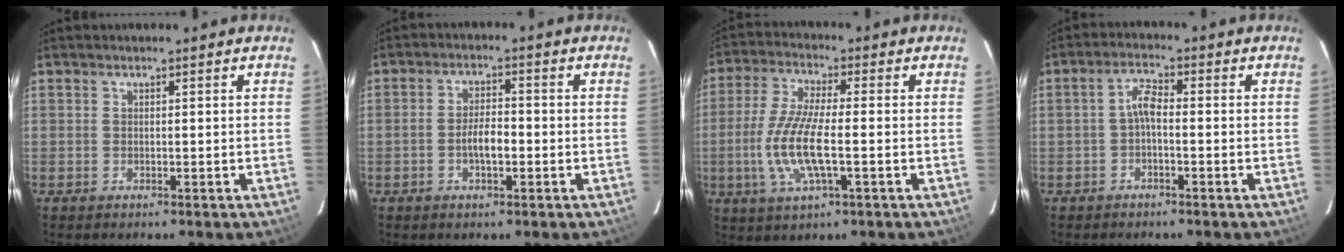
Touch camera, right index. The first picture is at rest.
{"total": 4.3, "force": [-1.4, 1.7, 3.7], "torque": [-0.073, 0.007, -0.022]}
{"total": 11.4, "force": [-2.3, 2.6, 10.9], "torque": [-0.228, -0.006, -0.047]}
{"total": 2.9, "force": [-1.0, 1.0, 2.6], "torque": [-0.056, 0.011, -0.021]}